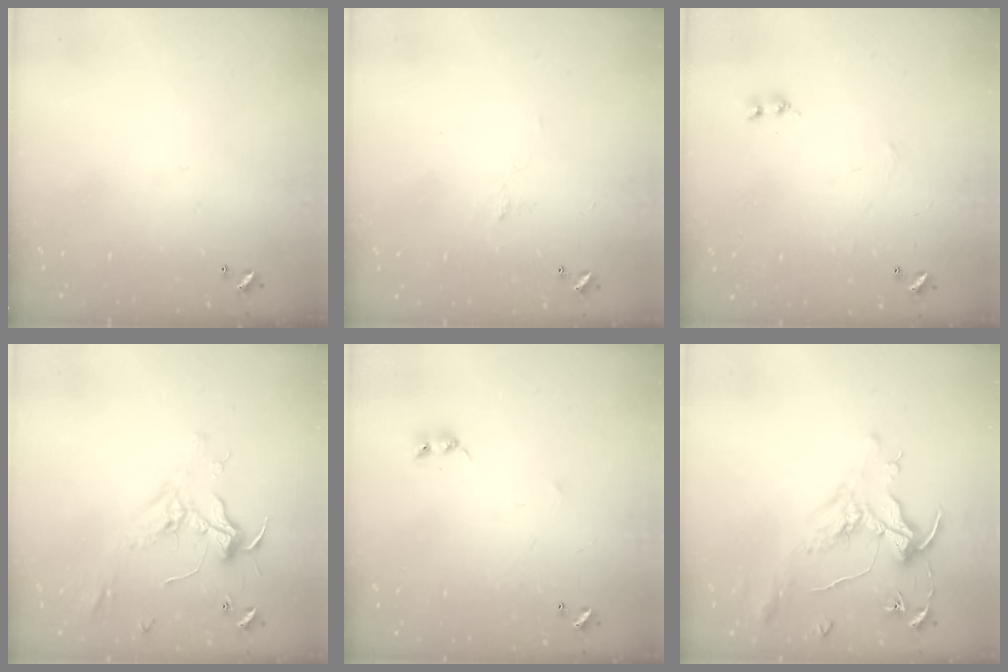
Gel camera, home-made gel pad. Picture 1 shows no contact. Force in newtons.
{"total": 0.5, "press": 0.0, "slide": 0.5}
{"total": 2.5, "press": 2.5, "slide": 0.4}
{"total": 2.5, "press": 2.4, "slide": 0.8}
{"total": 2.5, "press": 2.4, "slide": 0.6}
{"total": 1.6, "press": 1.4, "slide": 0.7}